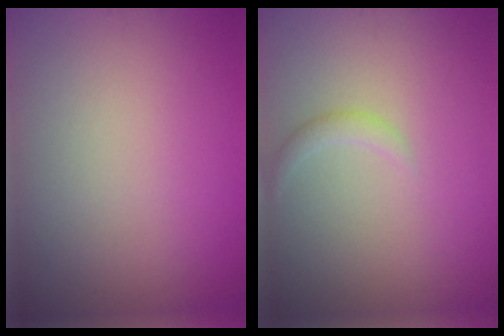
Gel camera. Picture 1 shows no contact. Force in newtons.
{"total": 1.1, "press": 1.1, "slide": 0.1}